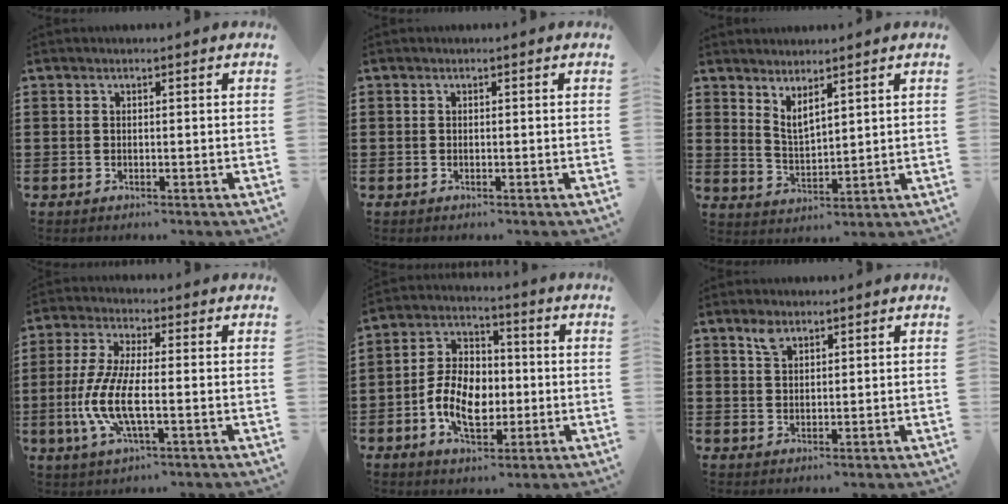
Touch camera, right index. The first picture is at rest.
{"total": 0.0}
{"total": 3.4, "force": [3.0, 0.9, 1.4], "torque": [-0.036, -0.002, 0.056]}
{"total": 8.5, "force": [-2.4, 2.4, 7.8], "torque": [-0.187, -0.020, -0.054]}
{"total": 9.4, "force": [-2.0, 6.1, 6.8], "torque": [-0.150, 0.004, -0.042]}
{"total": 2.6, "force": [1.8, 1.3, 1.3], "torque": [-0.023, -0.001, 0.033]}